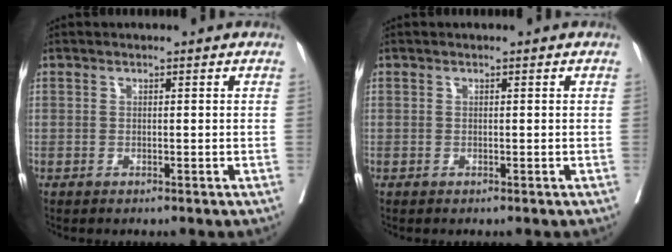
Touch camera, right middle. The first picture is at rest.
{"total": 0.0}